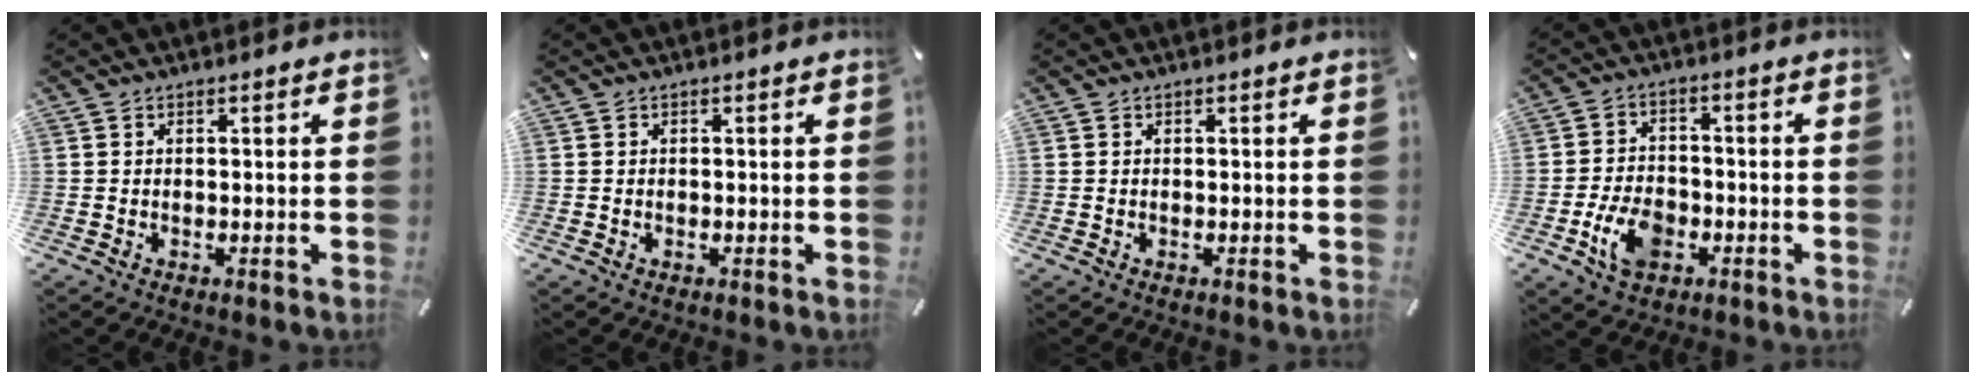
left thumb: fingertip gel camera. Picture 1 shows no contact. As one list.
[{"total": 0.0}, {"total": 0.0}, {"total": 9.0, "force": [-3.5, 6.1, 5.7], "torque": [-0.119, 0.015, -0.059]}]